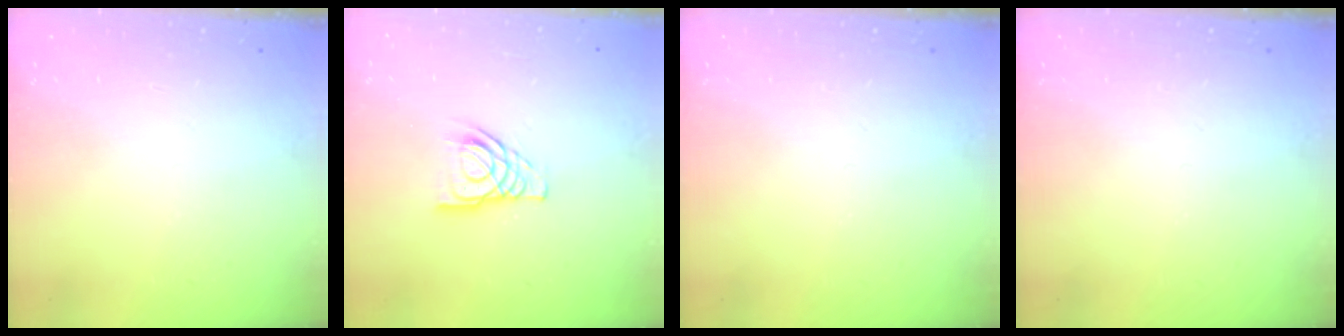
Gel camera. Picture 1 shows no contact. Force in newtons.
{"total": 7.9, "press": 7.9, "slide": 0.8}
{"total": 0.0}
{"total": 0.0}